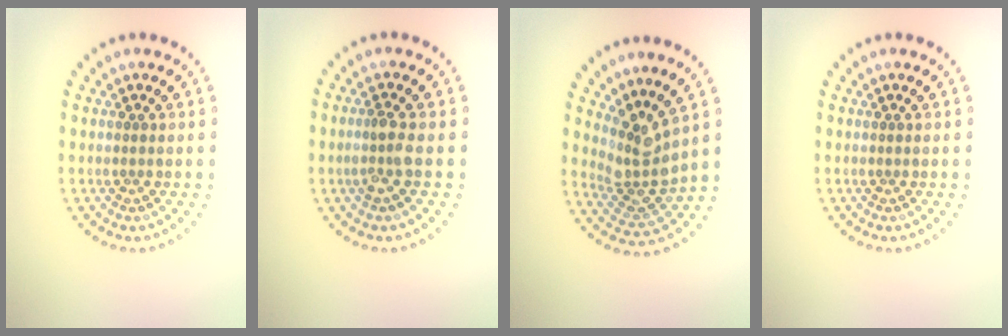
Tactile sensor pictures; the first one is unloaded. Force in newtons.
{"total": 1.8, "press": 1.5, "slide": 0.9}
{"total": 3.5, "press": 2.5, "slide": 2.5}
{"total": 0.0}